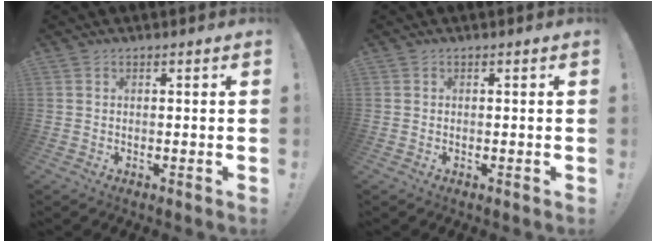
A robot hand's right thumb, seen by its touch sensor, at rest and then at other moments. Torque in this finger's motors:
{"motor_torque": [-0.09, -0.01, -0.07, 0.02, -0.13]}